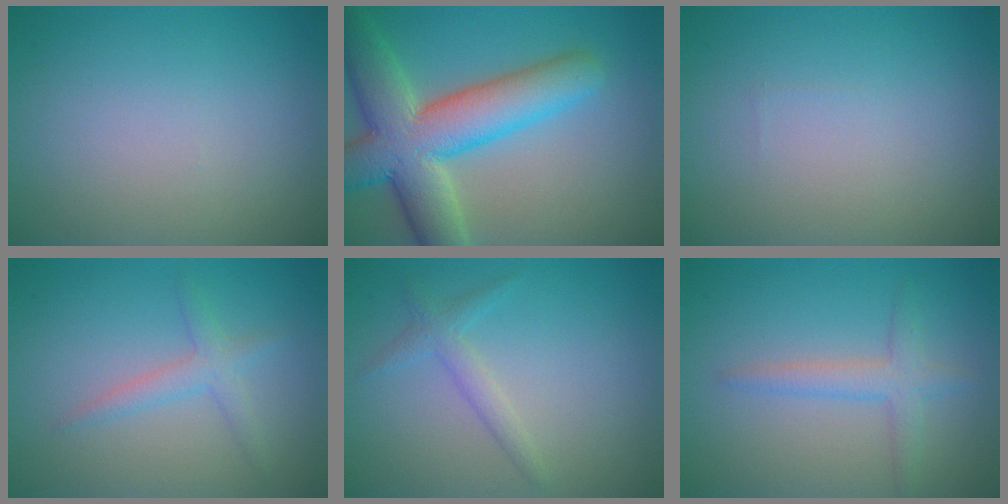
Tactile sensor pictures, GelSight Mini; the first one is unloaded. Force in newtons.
{"total": 10.3, "press": 10.3, "slide": 0.7}
{"total": 0.0}
{"total": 2.0, "press": 1.9, "slide": 0.2}
{"total": 1.8, "press": 1.8, "slide": 0.0}
{"total": 2.4, "press": 2.4, "slide": 0.1}